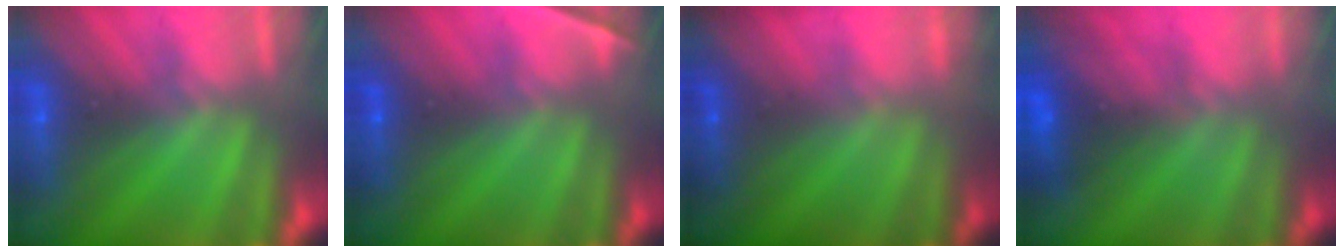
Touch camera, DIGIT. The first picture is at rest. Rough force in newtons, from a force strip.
{"total": 2.2}
{"total": 1.8}
{"total": 2.3}